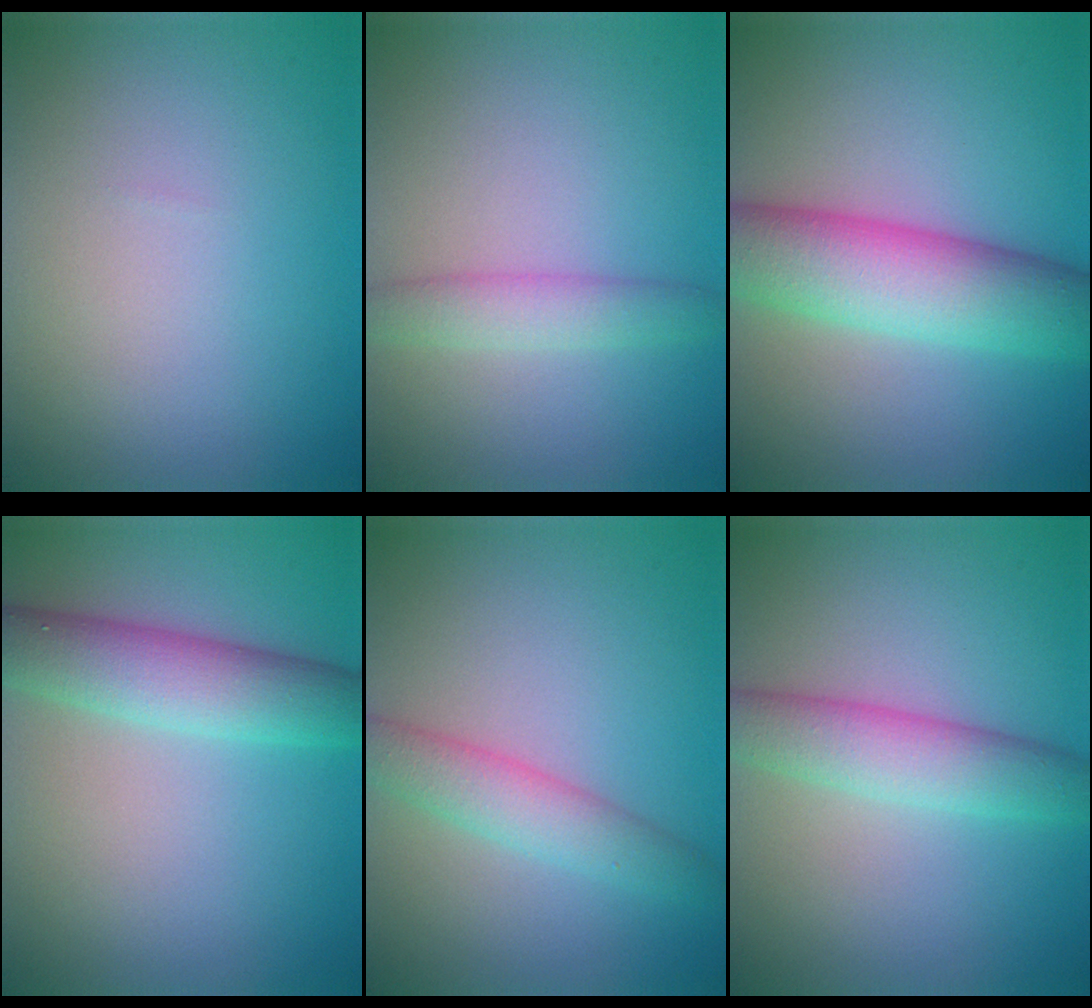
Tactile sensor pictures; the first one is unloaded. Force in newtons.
{"total": 2.5, "press": 2.5, "slide": 0.1}
{"total": 8.4, "press": 8.4, "slide": 0.2}
{"total": 5.3, "press": 5.3, "slide": 0.2}
{"total": 3.3, "press": 3.3, "slide": 0.1}
{"total": 4.5, "press": 4.4, "slide": 0.3}